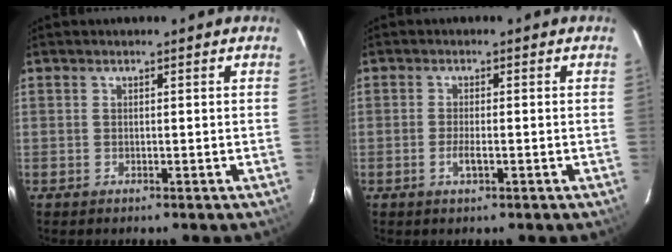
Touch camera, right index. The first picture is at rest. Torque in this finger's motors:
{"motor_torque": [0.00, 0.03, 0.01, 0.00]}